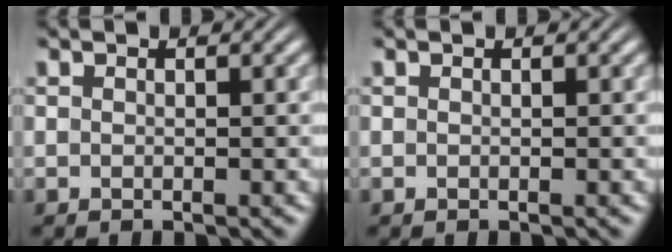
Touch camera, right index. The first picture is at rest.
{"total": 0.0}